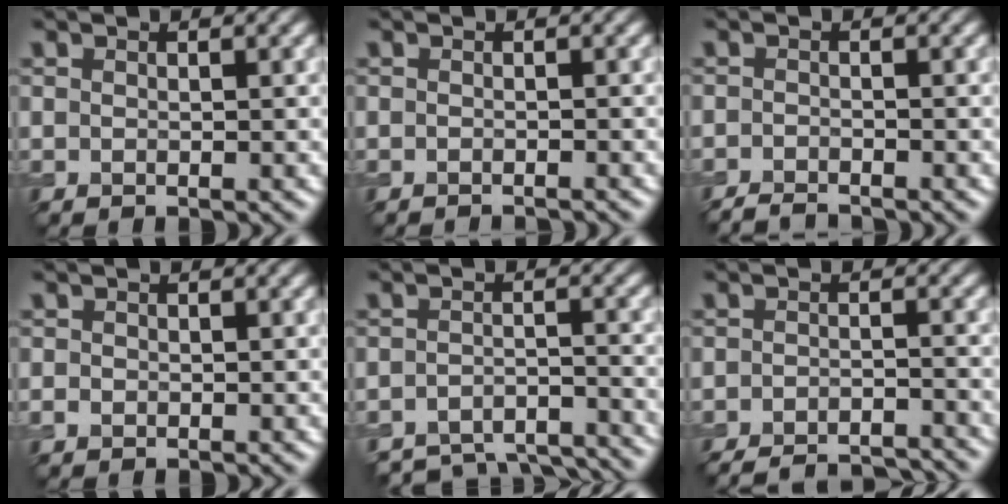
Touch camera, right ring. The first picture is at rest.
{"total": 1.4, "force": [-1.4, 0.1, 0.3], "torque": [0.005, -0.004, -0.020]}
{"total": 1.9, "force": [-1.8, 0.2, 0.4], "torque": [-0.004, -0.002, -0.035]}
{"total": 0.8, "force": [-0.3, 0.7, 0.4], "torque": [-0.005, -0.003, -0.007]}
{"total": 8.4, "force": [-7.9, 2.2, 1.7], "torque": [-0.022, -0.015, -0.101]}
{"total": 8.3, "force": [-7.7, 1.7, 2.5], "torque": [-0.031, -0.008, -0.106]}